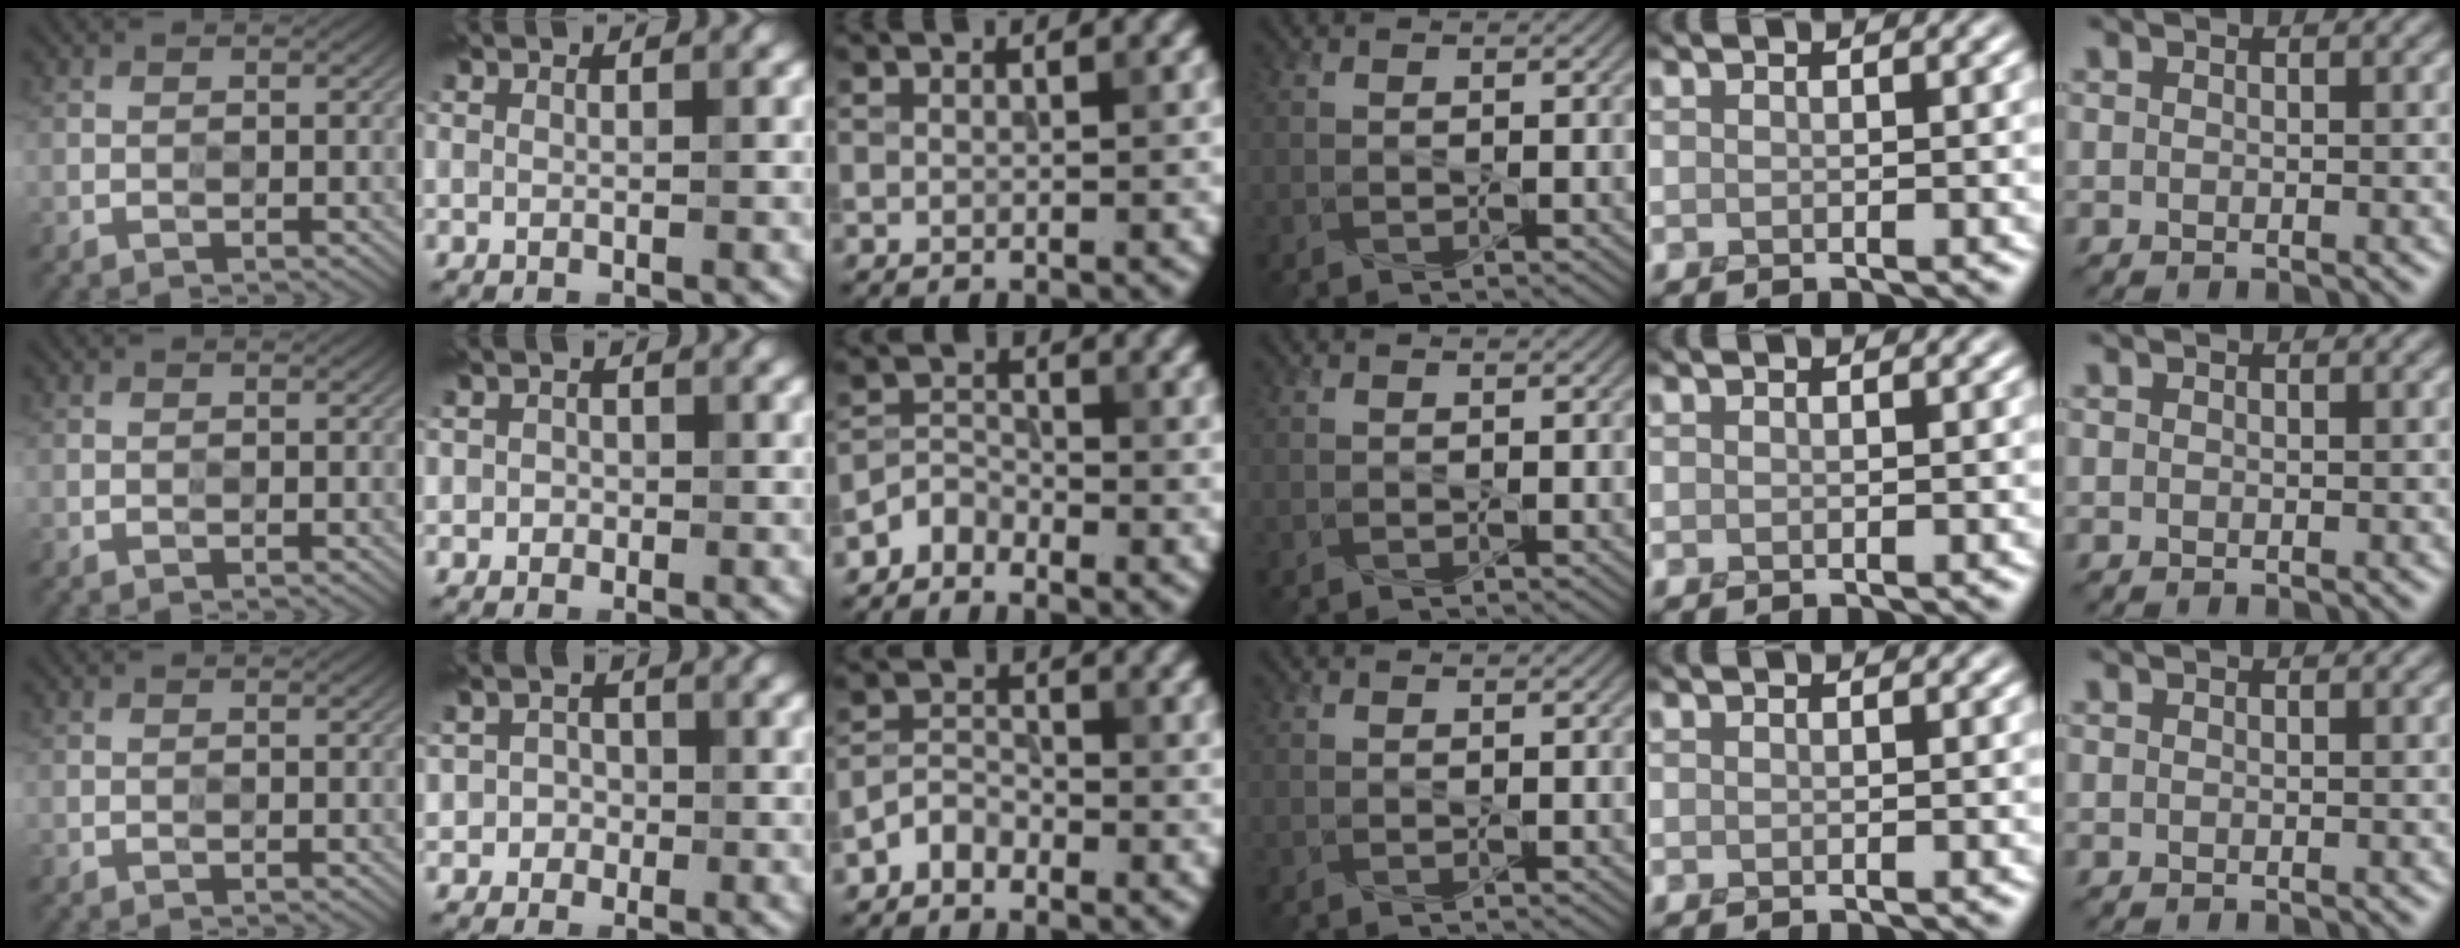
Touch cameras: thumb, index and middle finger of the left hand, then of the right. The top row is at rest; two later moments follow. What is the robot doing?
{"motion": "press", "object": "gel pad"}